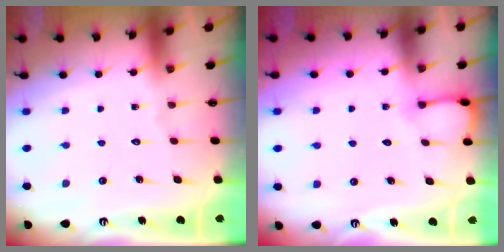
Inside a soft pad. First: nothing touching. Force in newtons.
{"total": 4.3, "press": 4.3, "slide": 0.4}